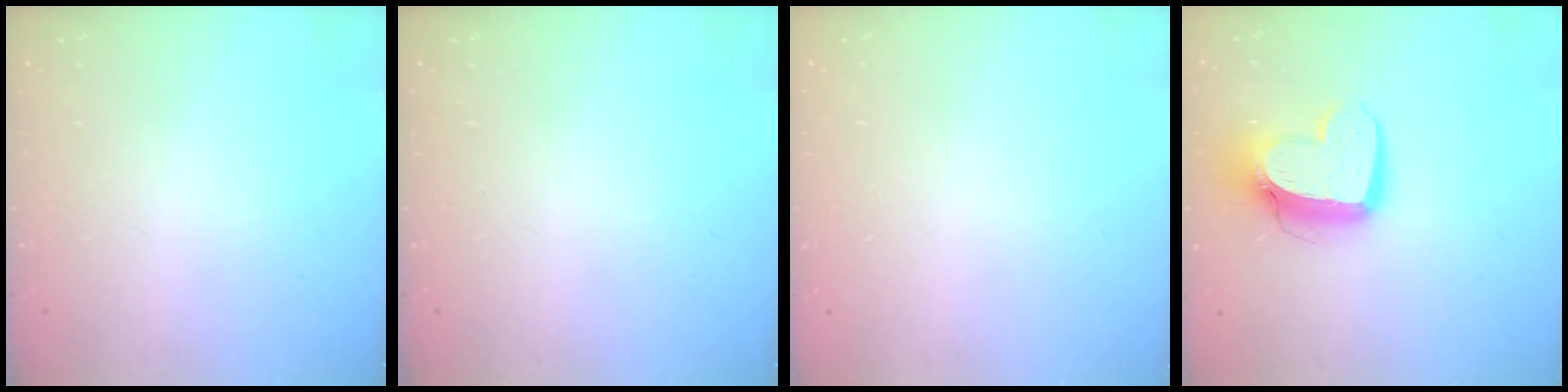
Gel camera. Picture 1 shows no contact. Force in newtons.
{"total": 0.0}
{"total": 0.0}
{"total": 13.0, "press": 12.9, "slide": 1.4}